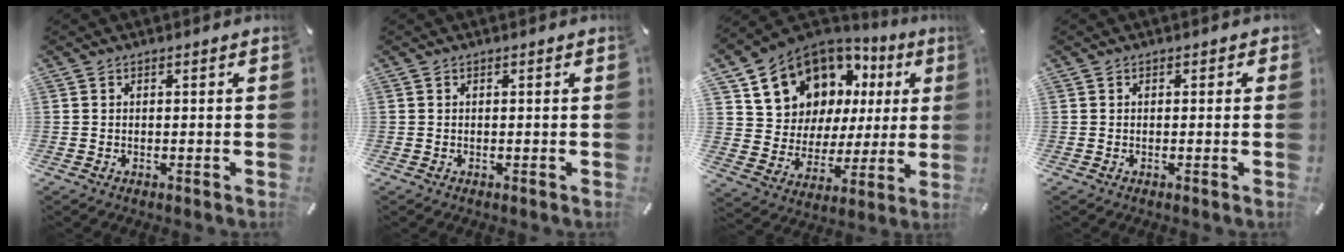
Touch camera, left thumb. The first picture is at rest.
{"total": 0.0}
{"total": 14.1, "force": [8.7, 10.5, 3.7], "torque": [-0.088, -0.068, 0.175]}
{"total": 0.9, "force": [-0.1, 0.8, 0.3], "torque": [0.002, 0.002, -0.006]}